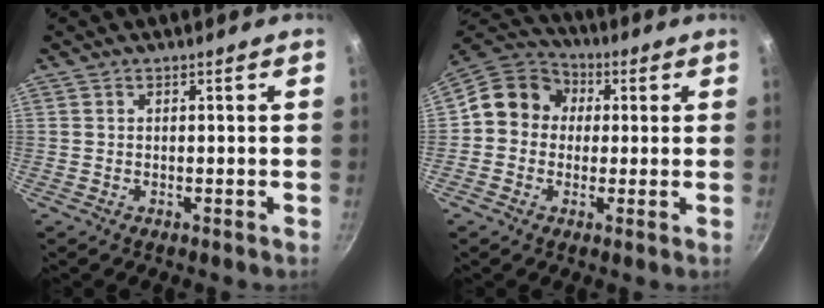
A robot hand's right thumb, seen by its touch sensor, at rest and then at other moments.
{"total": 10.7, "force": [1.2, 9.6, 4.6], "torque": [-0.044, 0.025, -0.005]}